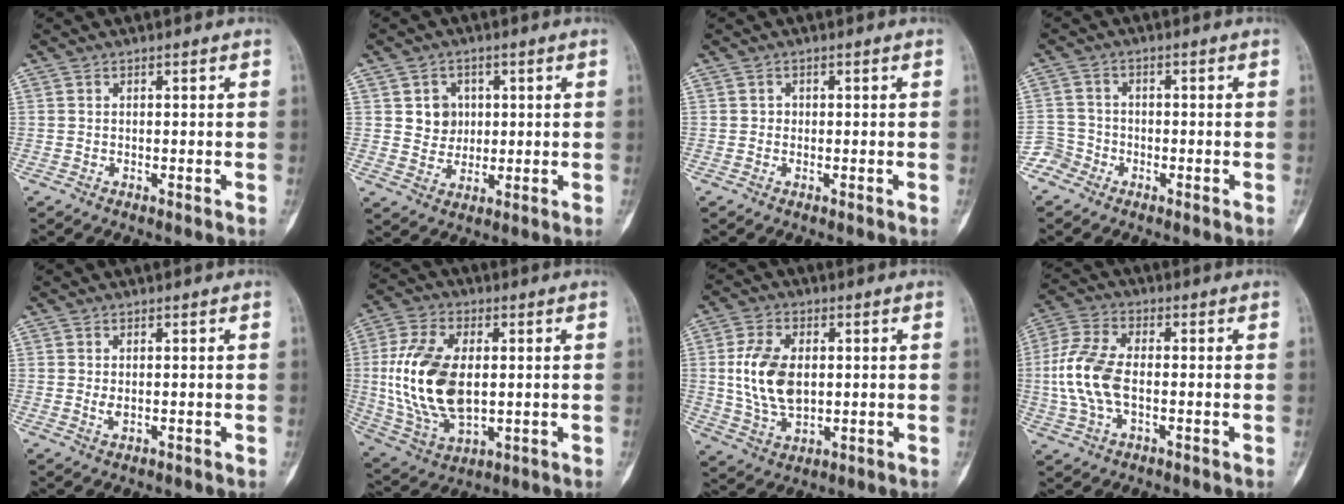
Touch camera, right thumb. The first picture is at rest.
{"total": 6.1, "force": [1.4, 5.4, 2.6], "torque": [-0.013, -0.004, 0.027]}
{"total": 0.7, "force": [0.0, 0.7, 0.2], "torque": [0.005, 0.004, -0.001]}
{"total": 3.7, "force": [-2.5, 2.8, -0.4], "torque": [0.023, 0.013, -0.058]}
{"total": 1.2, "force": [0.1, 0.6, 1.1], "torque": [-0.018, -0.004, 0.005]}
{"total": 18.2, "force": [0.6, 10.5, 14.8], "torque": [-0.297, -0.007, 0.023]}
{"total": 11.6, "force": [0.9, 7.2, 9.0], "torque": [-0.167, -0.006, 0.026]}
{"total": 11.2, "force": [-0.8, 6.1, 9.3], "torque": [-0.212, 0.016, -0.019]}